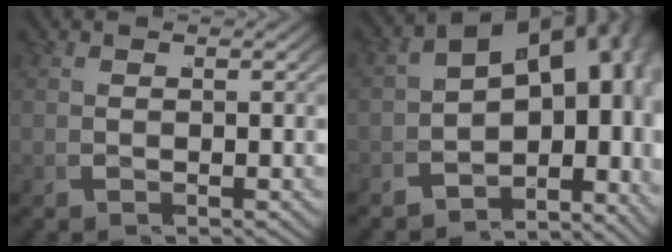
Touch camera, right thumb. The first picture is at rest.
{"total": 14.9, "force": [-1.1, 10.6, 10.4], "torque": [-0.149, -0.020, -0.037]}